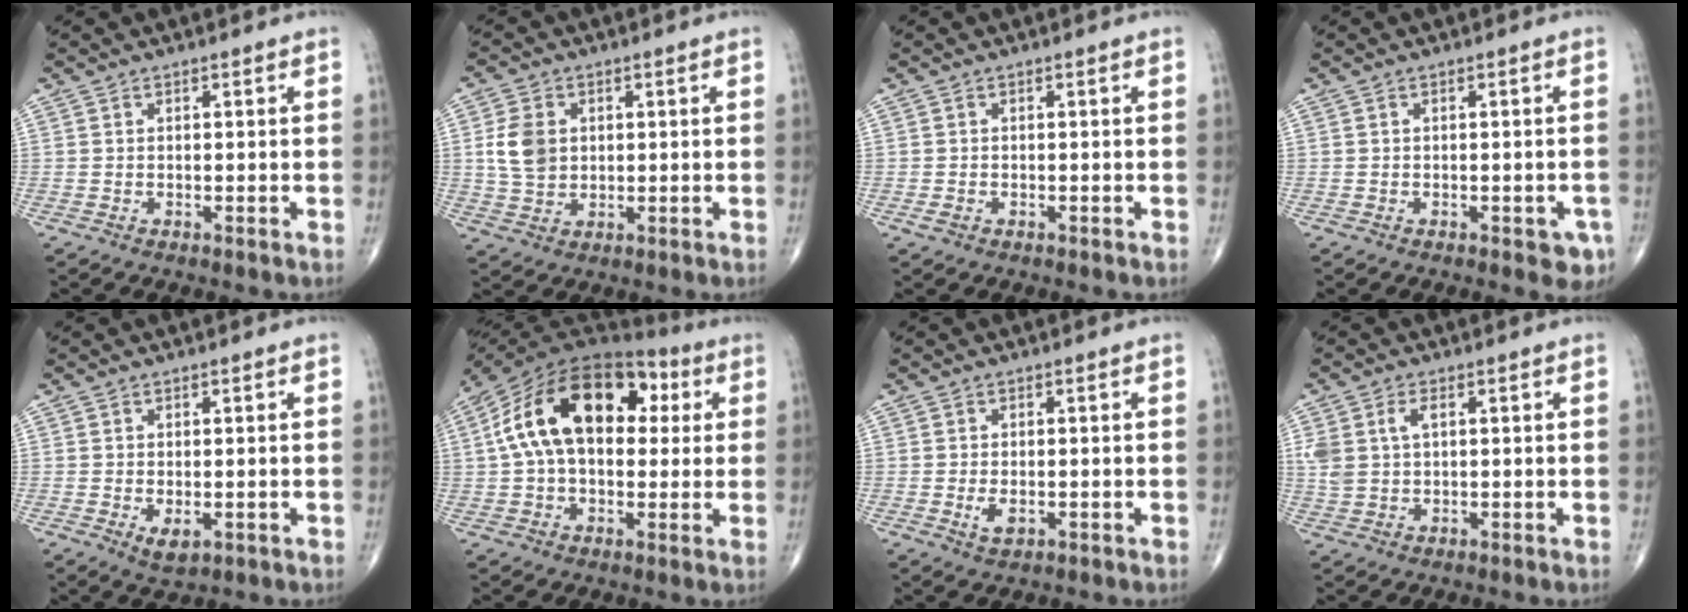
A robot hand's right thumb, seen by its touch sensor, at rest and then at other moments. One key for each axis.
{"total": 7.0, "fx": 1.1, "fy": 5.3, "fz": 4.5, "tx": -0.076, "ty": -0.003, "tz": 0.025}
{"total": 1.1, "fx": -0.5, "fy": 0.8, "fz": 0.6, "tx": -0.014, "ty": 0.003, "tz": -0.008}
{"total": 3.8, "fx": -1.7, "fy": 1.9, "fz": 2.9, "tx": -0.014, "ty": 0.002, "tz": -0.018}
{"total": 3.1, "fx": -0.8, "fy": 1.6, "fz": 2.5, "tx": -0.037, "ty": -0.007, "tz": -0.006}
{"total": 21.9, "fx": 4.6, "fy": 13.2, "fz": 16.8, "tx": -0.283, "ty": 0.042, "tz": 0.067}
{"total": 2.8, "fx": -0.7, "fy": 1.6, "fz": 2.2, "tx": -0.041, "ty": -0.003, "tz": -0.009}
{"total": 5.3, "fx": 1.5, "fy": 3.1, "fz": 4.0, "tx": -0.096, "ty": 0.007, "tz": 0.033}